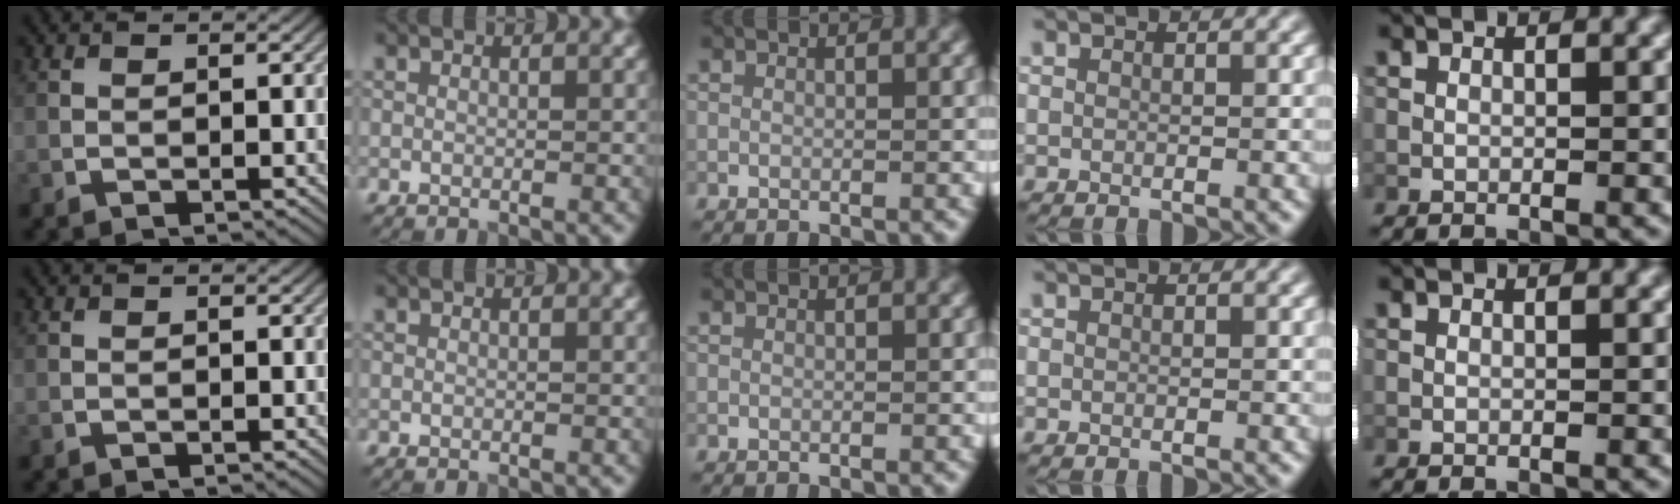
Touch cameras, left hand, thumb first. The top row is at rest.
{}